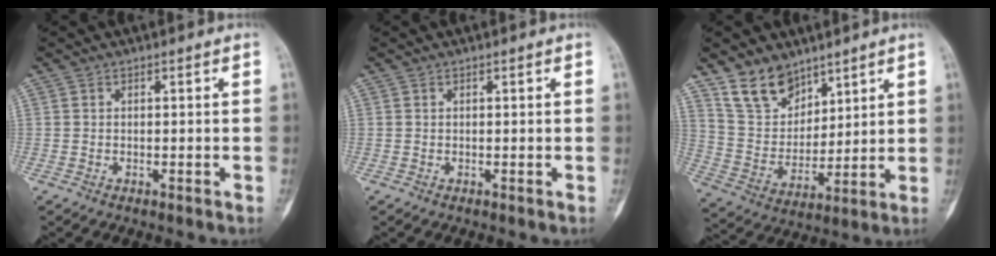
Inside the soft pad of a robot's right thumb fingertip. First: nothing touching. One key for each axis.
{"total": 0.0}
{"total": 11.4, "fx": 8.3, "fy": 7.0, "fz": 3.7, "tx": -0.035, "ty": -0.053, "tz": 0.173}